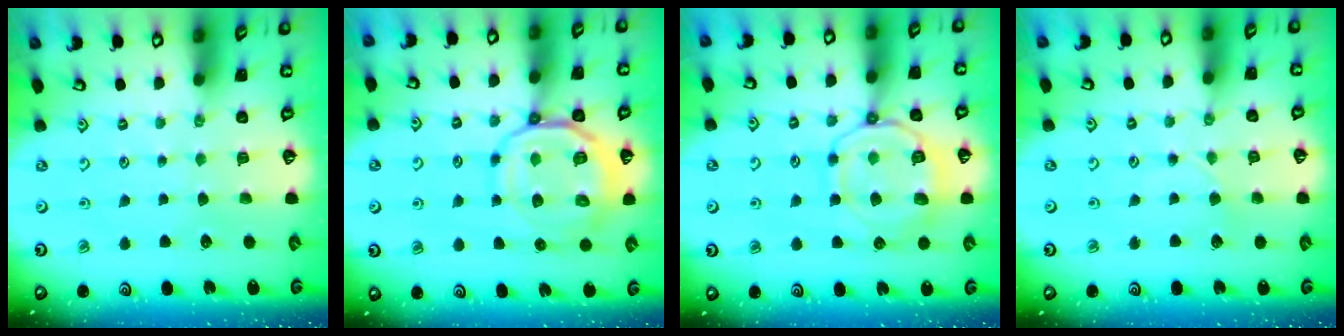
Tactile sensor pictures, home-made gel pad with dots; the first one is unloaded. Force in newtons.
{"total": 13.4, "press": 13.3, "slide": 1.9}
{"total": 12.3, "press": 12.2, "slide": 1.3}
{"total": 2.2, "press": 2.2, "slide": 0.3}